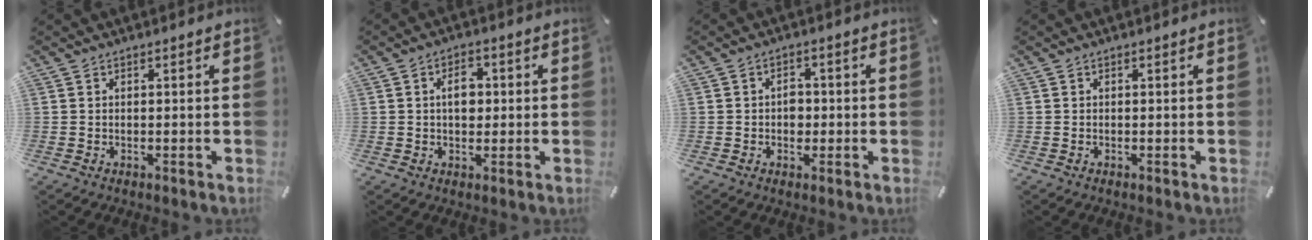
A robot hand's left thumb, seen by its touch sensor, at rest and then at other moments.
{"total": 5.9, "force": [0.5, 3.9, 4.3], "torque": [-0.062, 0.002, 0.002]}
{"total": 3.4, "force": [-0.4, 2.7, 2.1], "torque": [-0.024, -0.001, -0.013]}
{"total": 0.0}